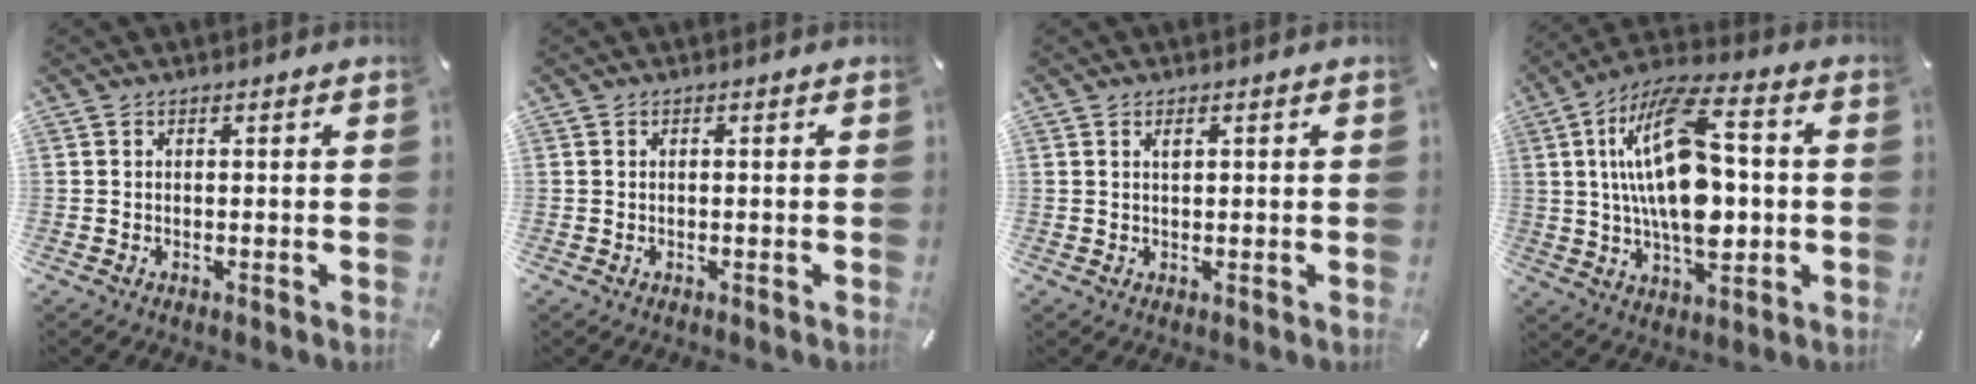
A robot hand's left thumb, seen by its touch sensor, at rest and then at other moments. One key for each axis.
{"total": 0.0}
{"total": 1.3, "fx": 0.5, "fy": 0.5, "fz": 1.0, "tx": -0.021, "ty": 0.002, "tz": 0.008}
{"total": 21.1, "fx": 1.5, "fy": 11.1, "fz": 18.0, "tx": -0.359, "ty": -0.002, "tz": 0.021}